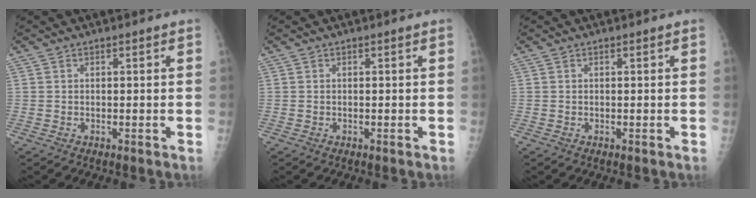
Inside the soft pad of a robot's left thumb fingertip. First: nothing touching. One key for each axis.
{"total": 0.0}
{"total": 0.0}